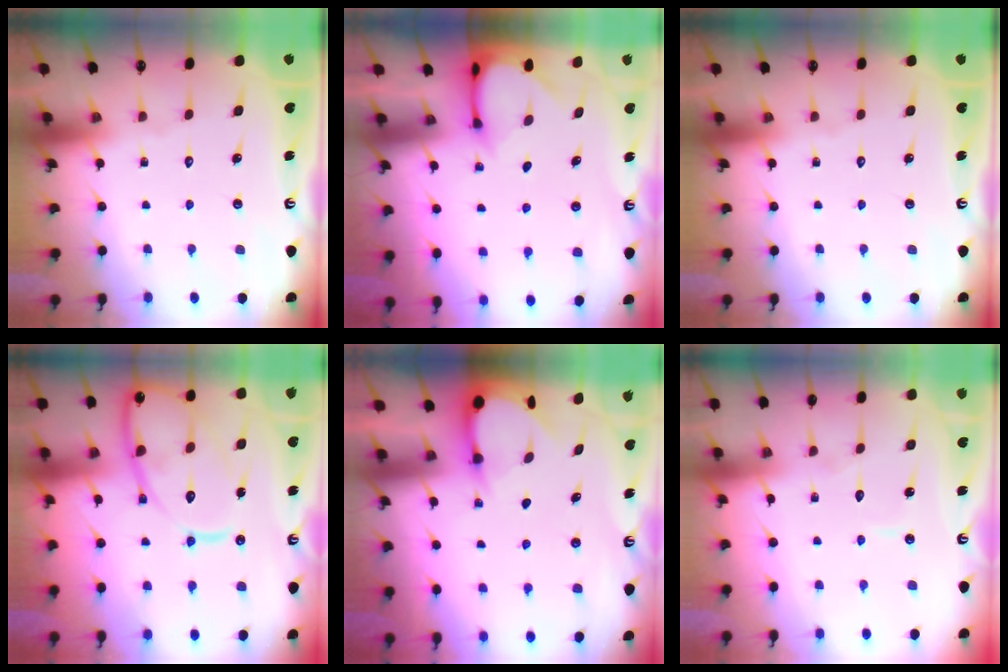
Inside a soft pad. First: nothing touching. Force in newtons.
{"total": 3.3, "press": 3.3, "slide": 0.3}
{"total": 0.0}
{"total": 16.8, "press": 16.7, "slide": 1.6}
{"total": 3.5, "press": 3.5, "slide": 0.4}
{"total": 3.5, "press": 3.5, "slide": 0.3}